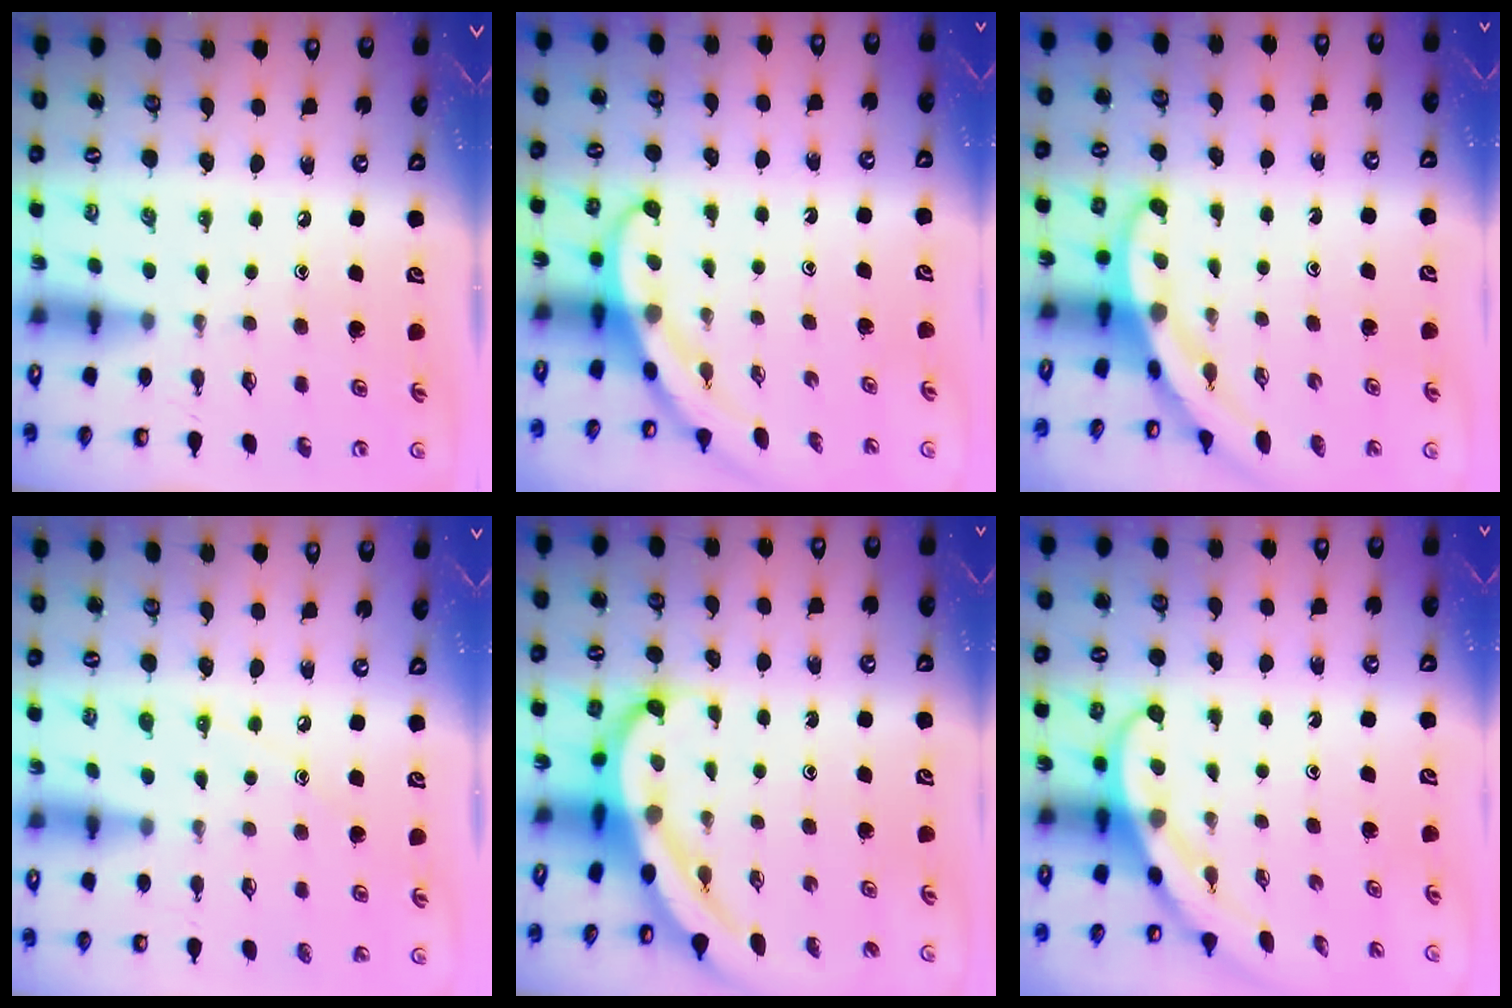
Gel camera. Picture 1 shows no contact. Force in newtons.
{"total": 3.7, "press": 3.7, "slide": 0.3}
{"total": 3.9, "press": 3.9, "slide": 0.1}
{"total": 6.4, "press": 6.3, "slide": 0.7}
{"total": 6.8, "press": 6.8, "slide": 0.7}
{"total": 4.0, "press": 3.9, "slide": 0.3}